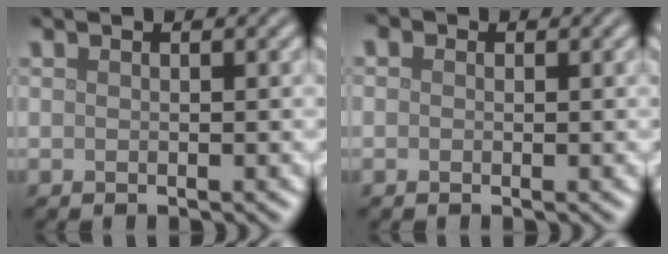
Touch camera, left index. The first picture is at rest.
{"total": 0.9, "force": [0.3, 0.8, 0.4], "torque": [-0.009, 0.001, -0.007]}